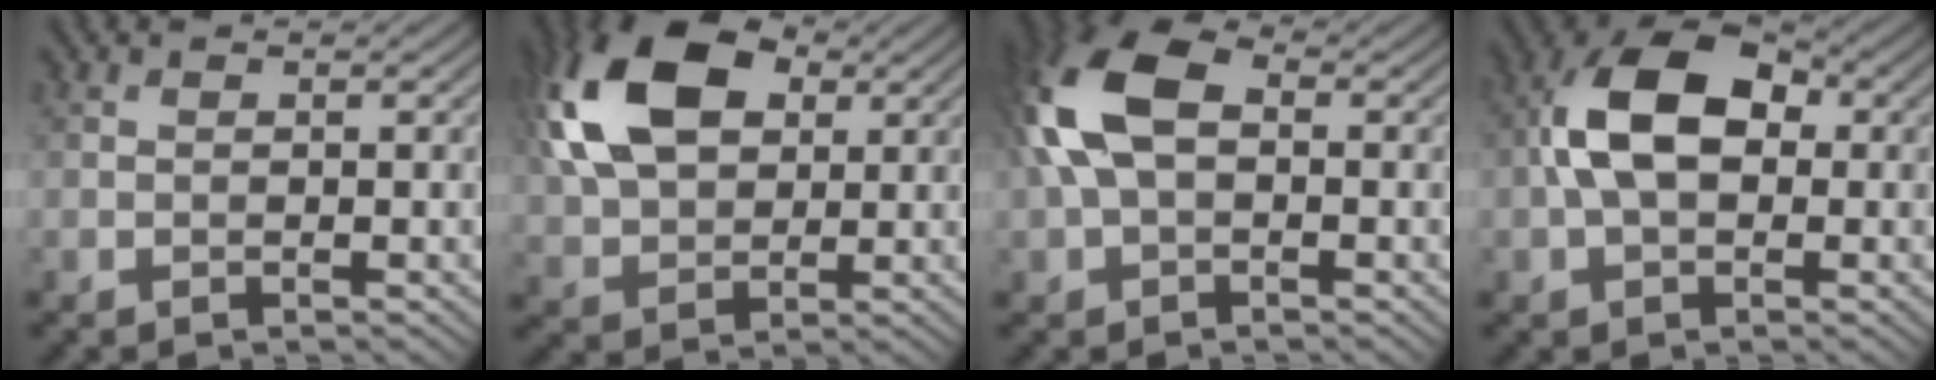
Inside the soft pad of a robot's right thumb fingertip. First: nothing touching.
{"total": 14.6, "force": [4.7, 9.1, 10.4], "torque": [-0.246, 0.030, 0.084]}
{"total": 10.7, "force": [1.0, 6.3, 8.6], "torque": [-0.219, 0.027, 0.003]}
{"total": 9.8, "force": [0.6, 5.9, 7.8], "torque": [-0.155, 0.017, -0.004]}